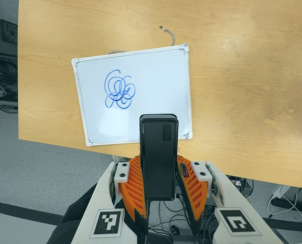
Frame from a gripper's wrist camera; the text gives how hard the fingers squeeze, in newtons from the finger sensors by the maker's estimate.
{"total": 4.4, "left": 3.0, "right": 5.8}